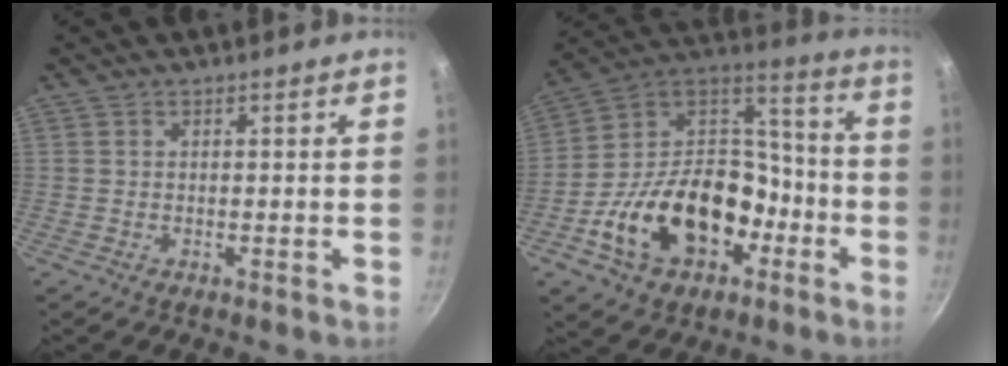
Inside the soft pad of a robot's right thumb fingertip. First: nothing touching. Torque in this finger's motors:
{"motor_torque": [2.49, 2.52, 1.30, -1.47, 0.18]}